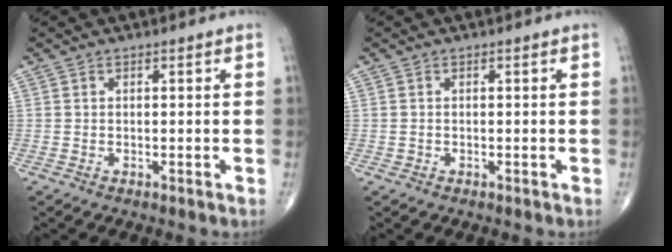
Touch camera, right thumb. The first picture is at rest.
{"total": 0.0}